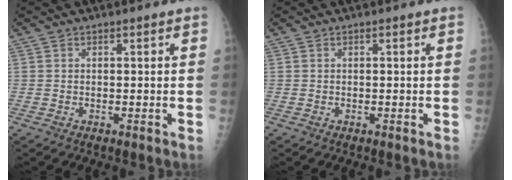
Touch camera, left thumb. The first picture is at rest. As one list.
[{"total": 0.0}]